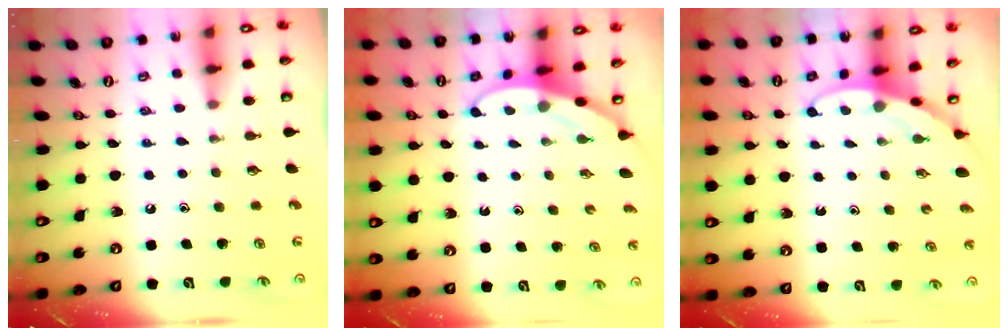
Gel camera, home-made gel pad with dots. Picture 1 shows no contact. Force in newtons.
{"total": 3.2, "press": 3.2, "slide": 0.2}
{"total": 3.1, "press": 3.1, "slide": 0.1}